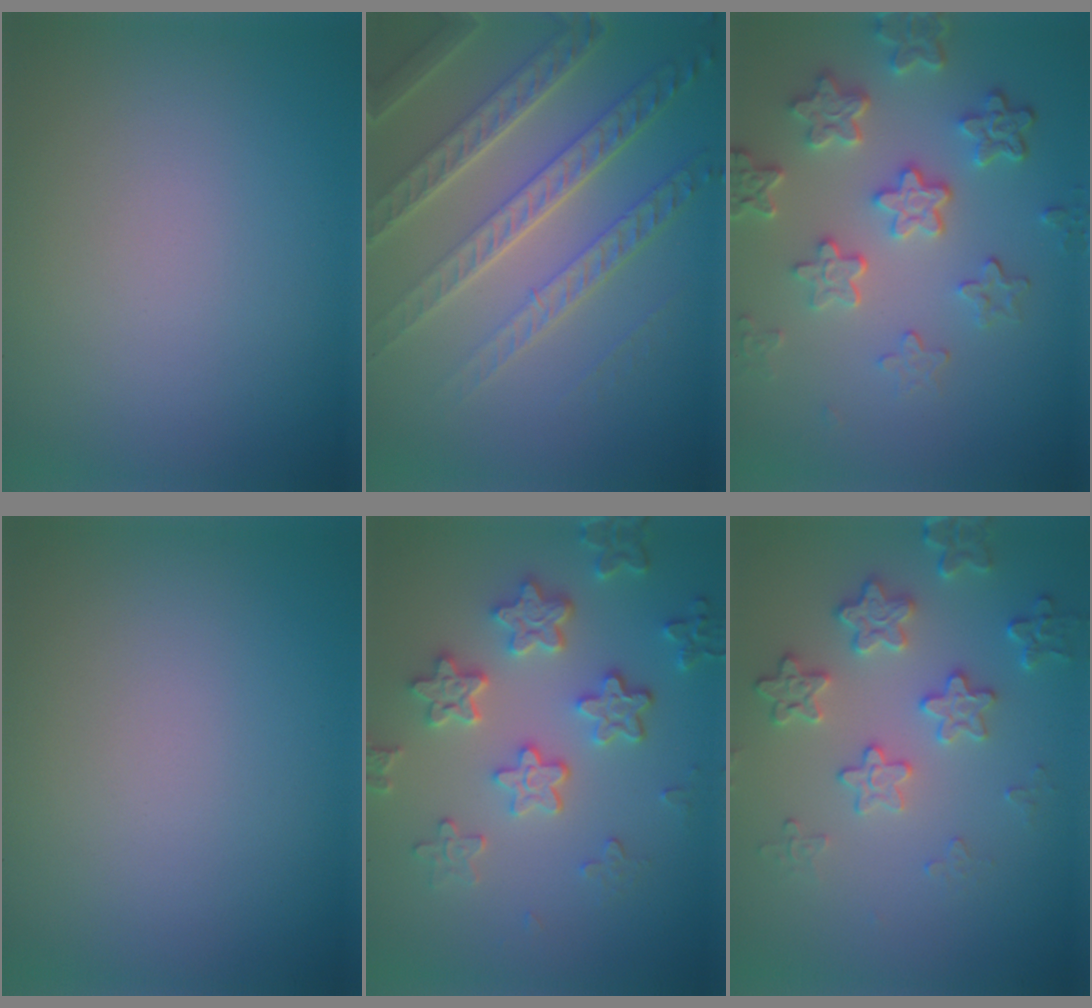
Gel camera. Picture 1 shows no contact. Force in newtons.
{"total": 8.0, "press": 5.4, "slide": 5.9}
{"total": 5.7, "press": 4.3, "slide": 3.8}
{"total": 0.0}
{"total": 4.7, "press": 4.1, "slide": 2.3}
{"total": 3.9, "press": 3.4, "slide": 1.9}